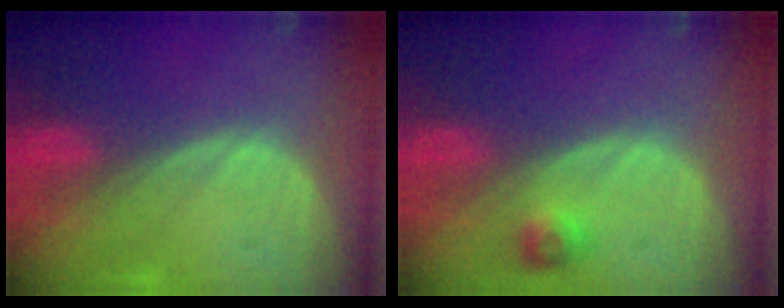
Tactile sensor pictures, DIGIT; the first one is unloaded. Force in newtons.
{"total": 2.4, "press": 2.2, "slide": 0.9}